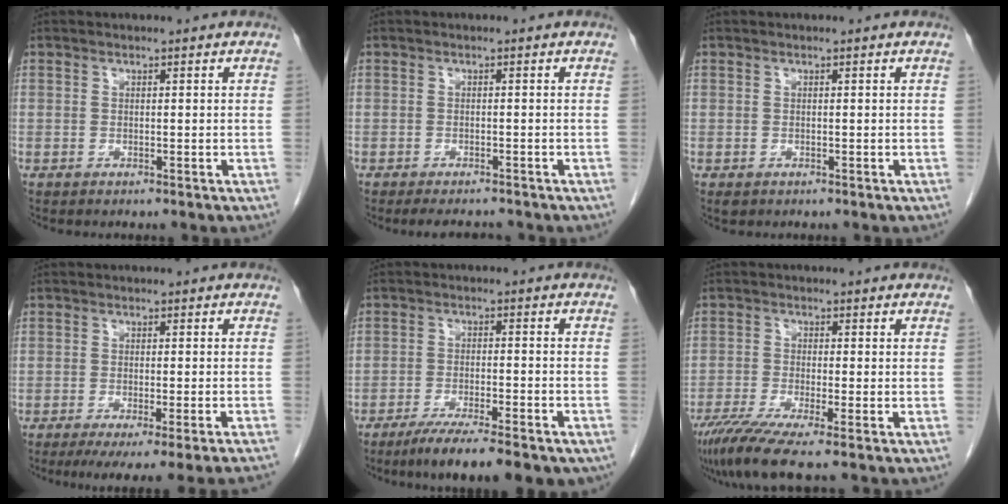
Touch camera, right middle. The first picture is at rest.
{"total": 4.1, "force": [-3.8, 1.0, 1.4], "torque": [-0.016, -0.007, -0.054]}
{"total": 0.6, "force": [-0.3, 0.5, 0.3], "torque": [-0.007, 0.002, 0.000]}
{"total": 10.6, "force": [-9.0, -1.3, 5.4], "torque": [-0.044, -0.031, -0.119]}
{"total": 12.2, "force": [-9.2, 2.1, 7.7], "torque": [-0.107, -0.016, -0.136]}
{"total": 7.4, "force": [-5.6, -0.4, 4.9], "torque": [-0.084, -0.022, -0.097]}